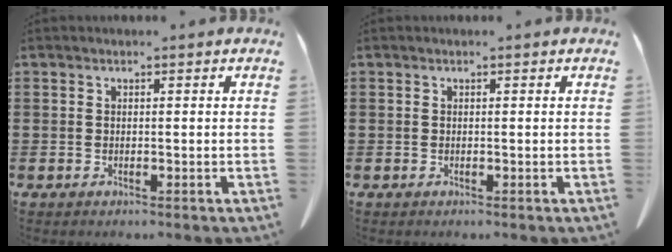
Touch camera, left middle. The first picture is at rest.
{"total": 0.0}